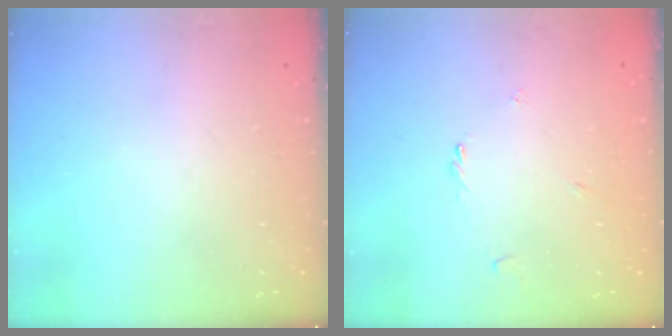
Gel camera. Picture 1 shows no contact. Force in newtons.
{"total": 1.2, "press": 1.2, "slide": 0.4}